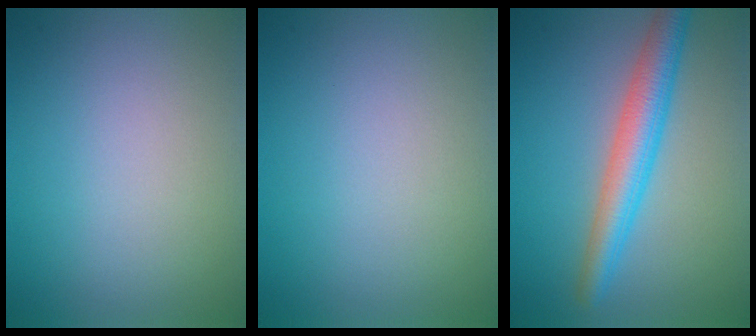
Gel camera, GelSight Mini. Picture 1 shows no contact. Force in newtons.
{"total": 0.0}
{"total": 4.8, "press": 4.8, "slide": 0.1}